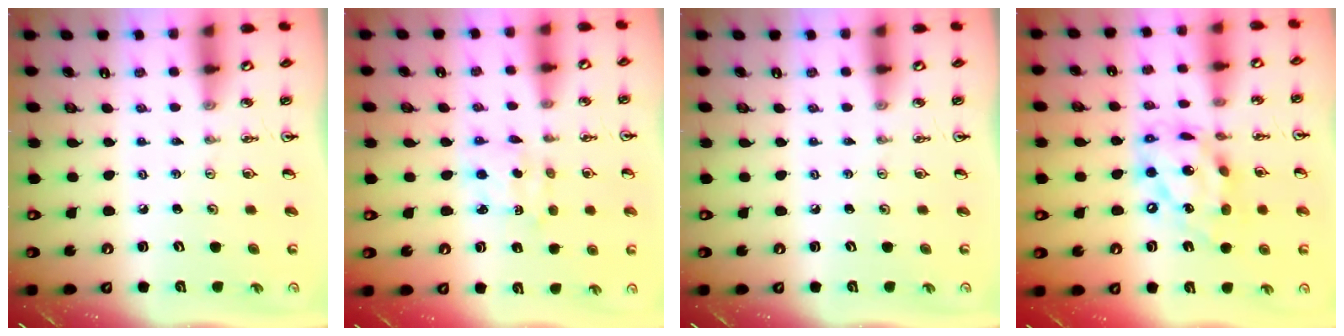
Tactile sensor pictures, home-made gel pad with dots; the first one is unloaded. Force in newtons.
{"total": 2.3, "press": 2.3, "slide": 0.2}
{"total": 0.0}
{"total": 16.5, "press": 16.5, "slide": 1.2}